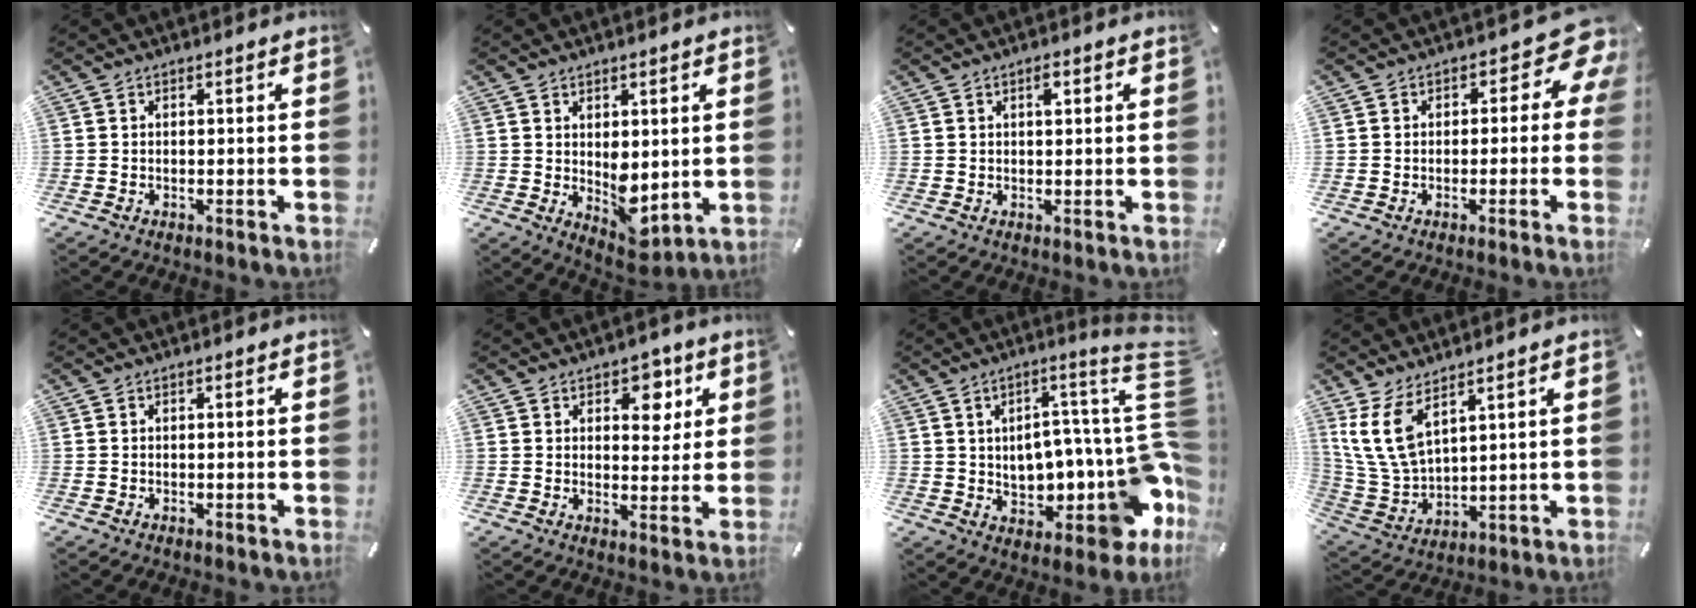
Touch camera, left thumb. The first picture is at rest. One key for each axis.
{"total": 6.9, "fx": -0.1, "fy": 4.6, "fz": 5.1, "tx": -0.054, "ty": -0.007, "tz": 0.002}
{"total": 1.6, "fx": 0.6, "fy": 0.7, "fz": 1.3, "tx": -0.013, "ty": -0.003, "tz": 0.007}
{"total": 9.1, "fx": 2.1, "fy": 5.9, "fz": 6.6, "tx": -0.072, "ty": -0.016, "tz": 0.037}
{"total": 0.0}
{"total": 6.8, "fx": 3.4, "fy": 4.6, "fz": 3.7, "tx": -0.024, "ty": -0.016, "tz": 0.048}
{"total": 18.8, "fx": -0.1, "fy": 6.9, "fz": 17.5, "tx": -0.225, "ty": -0.039, "tz": 0.005}
{"total": 11.2, "fx": 6.9, "fy": 5.4, "fz": 7.0, "tx": -0.180, "ty": -0.034, "tz": 0.128}